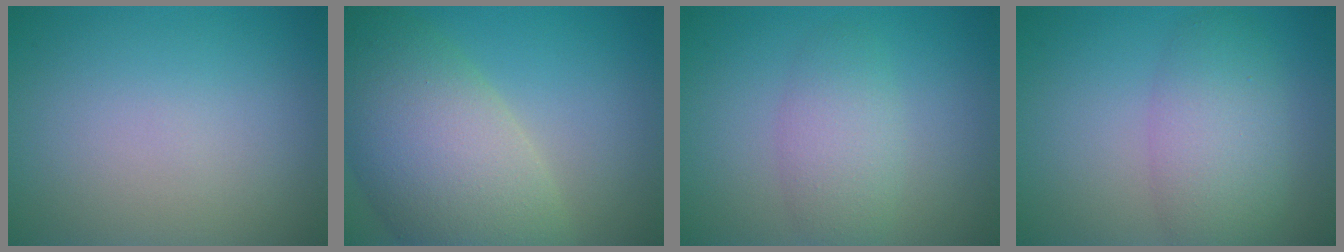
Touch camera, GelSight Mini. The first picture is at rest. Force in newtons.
{"total": 10.8, "press": 10.8, "slide": 0.6}
{"total": 3.1, "press": 3.1, "slide": 0.1}
{"total": 4.9, "press": 4.9, "slide": 0.1}